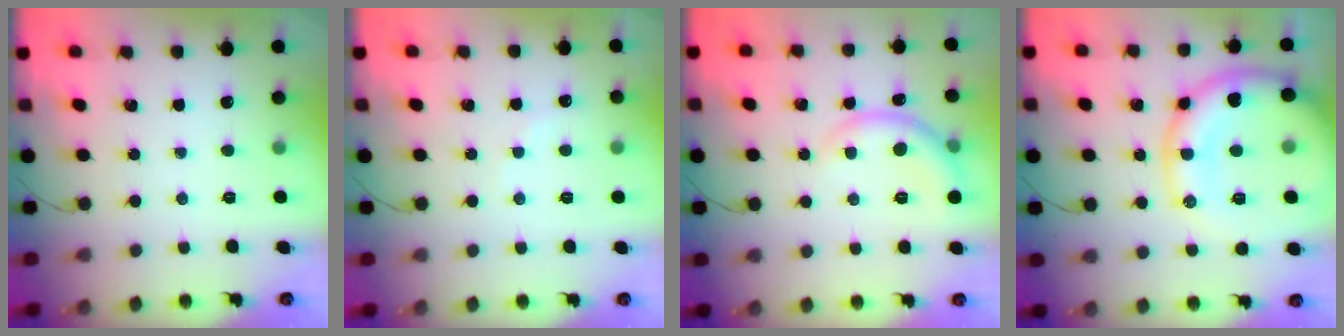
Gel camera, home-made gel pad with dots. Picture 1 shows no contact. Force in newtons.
{"total": 5.2, "press": 5.0, "slide": 1.4}
{"total": 6.4, "press": 6.3, "slide": 0.8}
{"total": 19.2, "press": 19.1, "slide": 1.2}